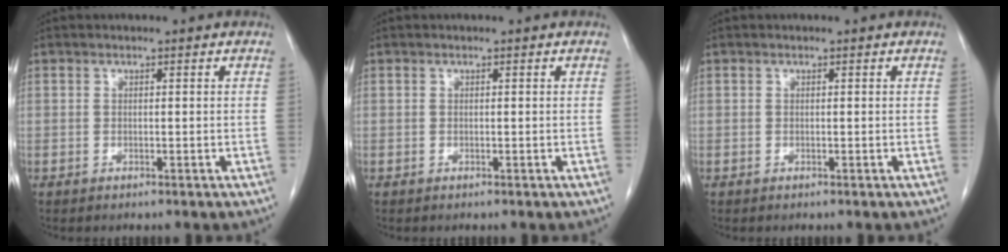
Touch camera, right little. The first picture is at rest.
{"total": 0.0}
{"total": 0.0}